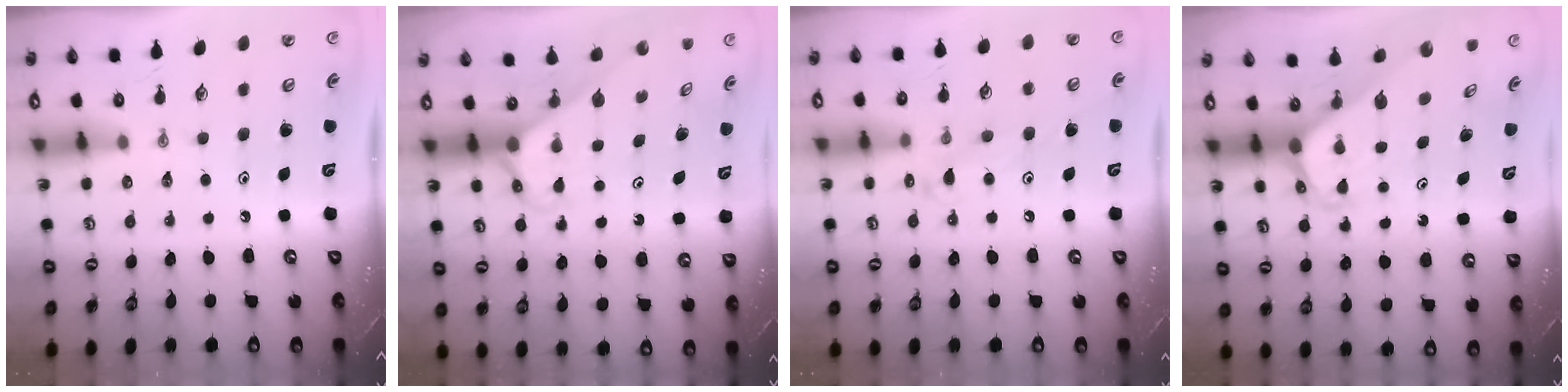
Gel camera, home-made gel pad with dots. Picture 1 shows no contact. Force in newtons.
{"total": 2.7, "press": 2.7, "slide": 0.2}
{"total": 9.2, "press": 9.2, "slide": 0.6}
{"total": 1.9, "press": 1.9, "slide": 0.1}